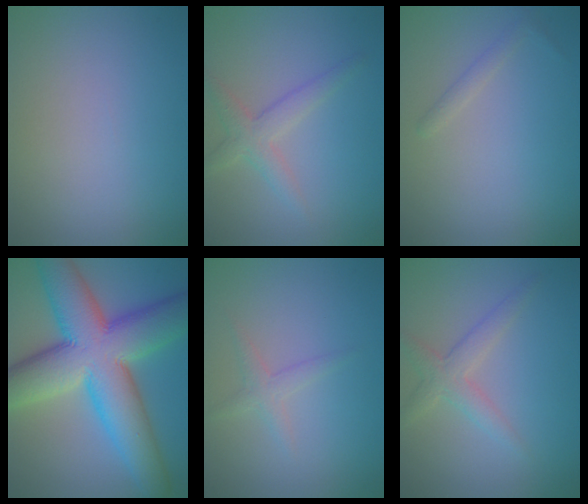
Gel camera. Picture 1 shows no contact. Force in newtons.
{"total": 2.5, "press": 2.5, "slide": 0.2}
{"total": 0.9, "press": 0.9, "slide": 0.1}
{"total": 14.0, "press": 14.0, "slide": 0.5}
{"total": 1.3, "press": 1.3, "slide": 0.0}
{"total": 2.5, "press": 2.5, "slide": 0.0}